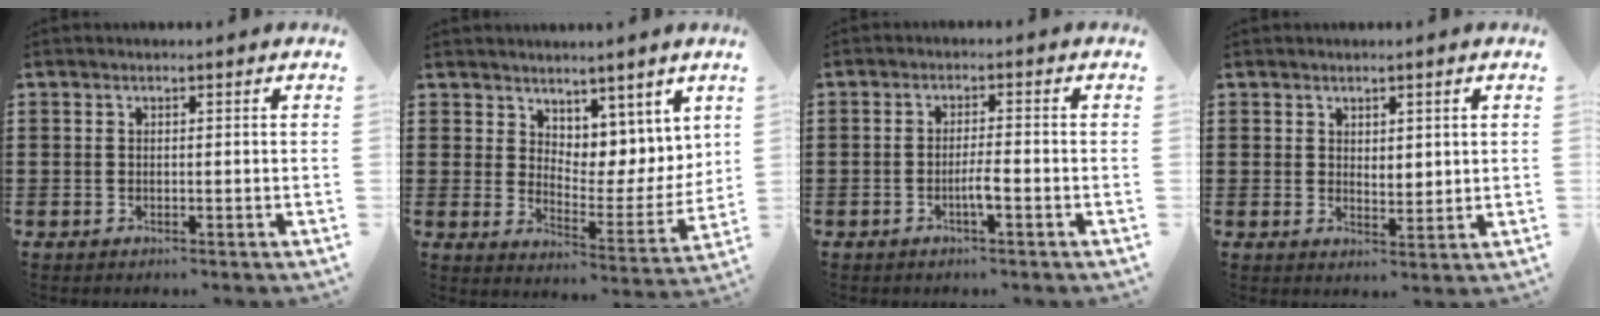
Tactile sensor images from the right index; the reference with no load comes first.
{"total": 6.8, "force": [5.7, 3.8, 0.1], "torque": [-0.024, -0.052, 0.107]}
{"total": 2.8, "force": [-1.2, 0.2, 2.5], "torque": [-0.052, -0.002, -0.024]}
{"total": 2.1, "force": [1.7, 1.1, 0.6], "torque": [-0.015, 0.007, 0.031]}